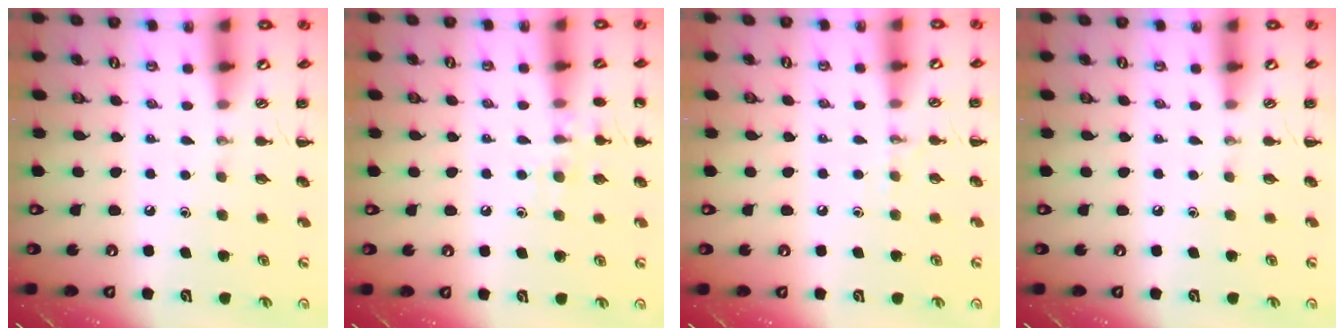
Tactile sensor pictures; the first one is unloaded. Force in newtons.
{"total": 8.3, "press": 8.2, "slide": 1.5}
{"total": 5.0, "press": 4.9, "slide": 1.2}
{"total": 0.0}